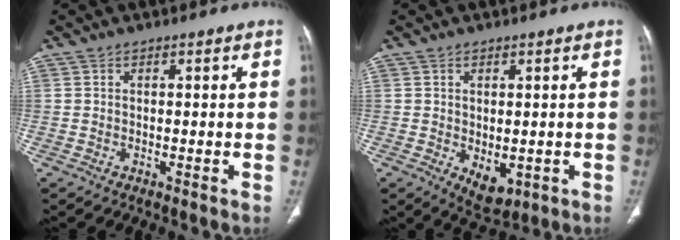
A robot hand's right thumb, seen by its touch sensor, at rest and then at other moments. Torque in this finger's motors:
{"motor_torque": [-0.27, 0.39, -0.26, 0.00, 0.15]}